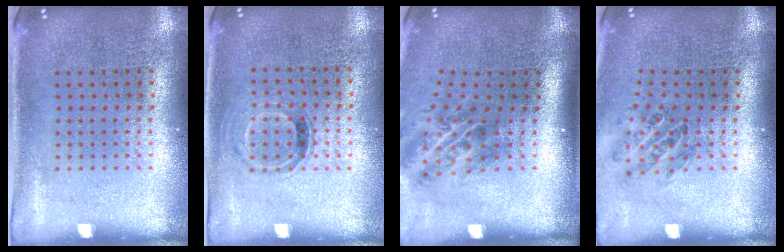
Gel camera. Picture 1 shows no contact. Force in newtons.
{"total": 0.9, "press": 0.8, "slide": 0.5}
{"total": 2.1, "press": 1.3, "slide": 1.7}
{"total": 0.9, "press": 0.9, "slide": 0.1}